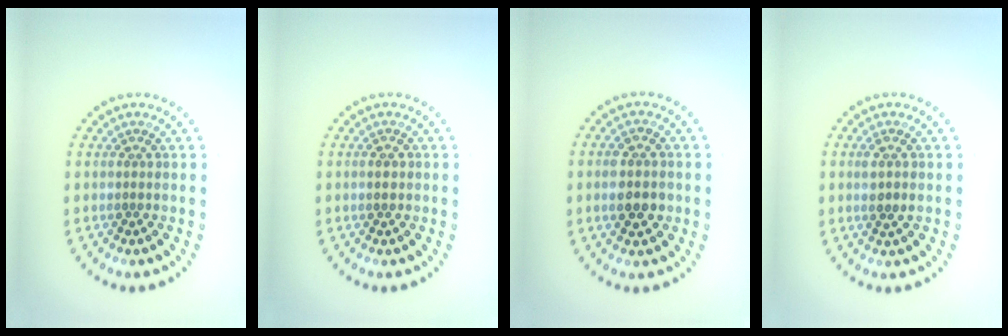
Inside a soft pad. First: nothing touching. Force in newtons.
{"total": 1.5, "press": 1.5, "slide": 0.1}
{"total": 3.0, "press": 3.0, "slide": 0.3}
{"total": 1.3, "press": 1.2, "slide": 0.5}